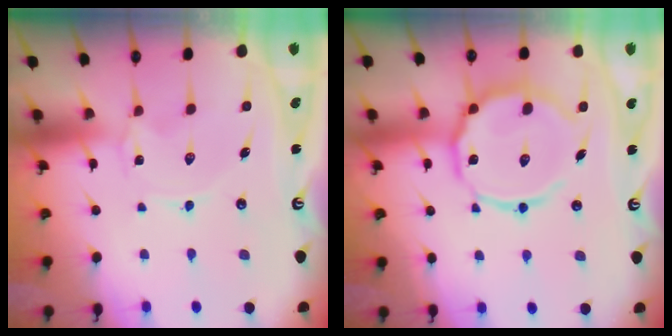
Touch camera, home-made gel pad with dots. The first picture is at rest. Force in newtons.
{"total": 15.2, "press": 15.2, "slide": 1.3}